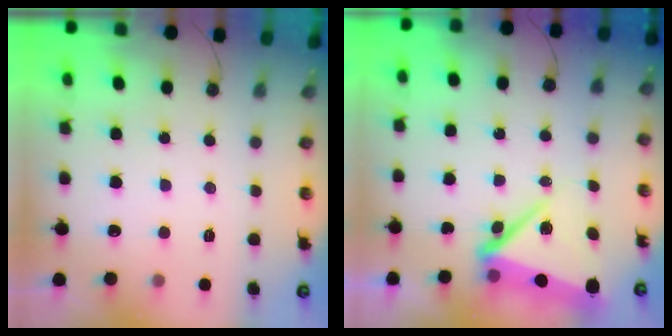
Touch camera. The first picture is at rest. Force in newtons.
{"total": 7.7, "press": 7.5, "slide": 1.6}